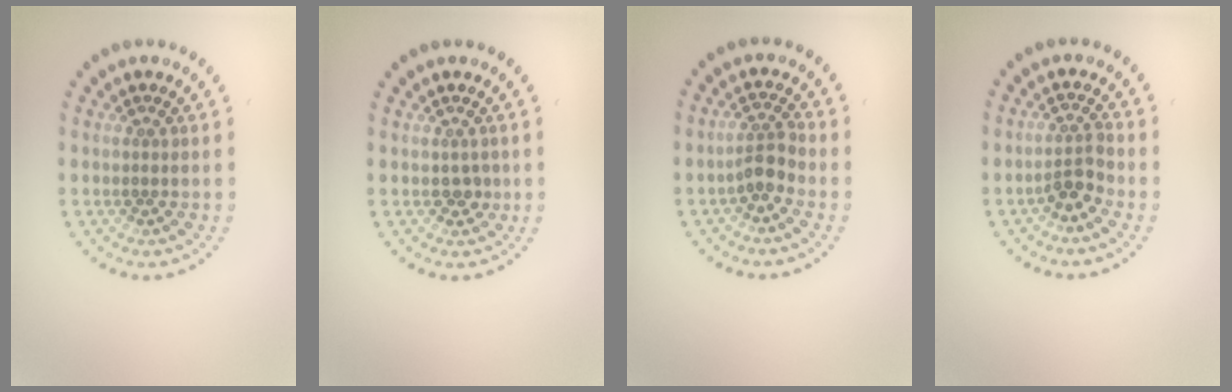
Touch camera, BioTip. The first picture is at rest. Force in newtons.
{"total": 1.0, "press": 1.0, "slide": 0.3}
{"total": 2.2, "press": 1.9, "slide": 1.3}
{"total": 2.3, "press": 1.8, "slide": 1.4}